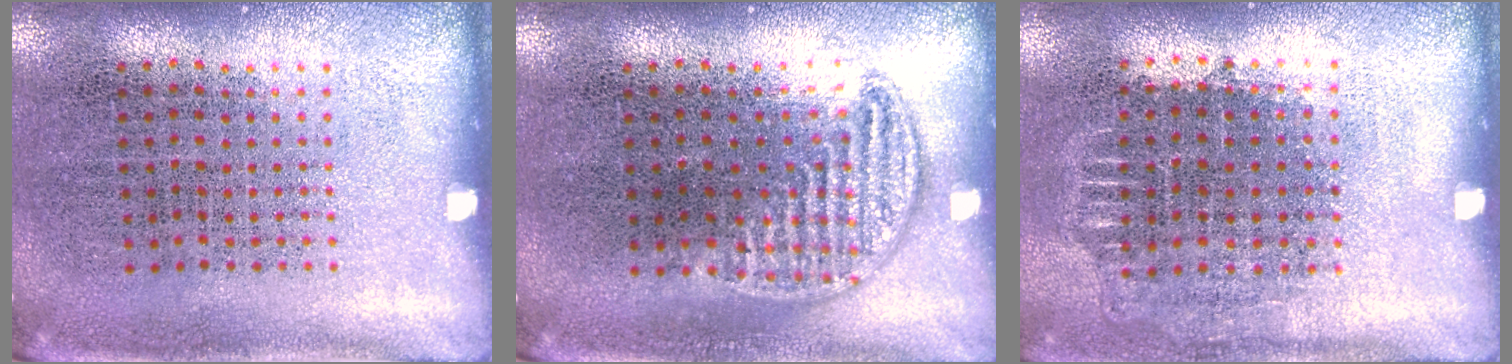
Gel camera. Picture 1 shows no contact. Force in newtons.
{"total": 0.8, "press": 0.8, "slide": 0.1}
{"total": 0.7, "press": 0.7, "slide": 0.2}